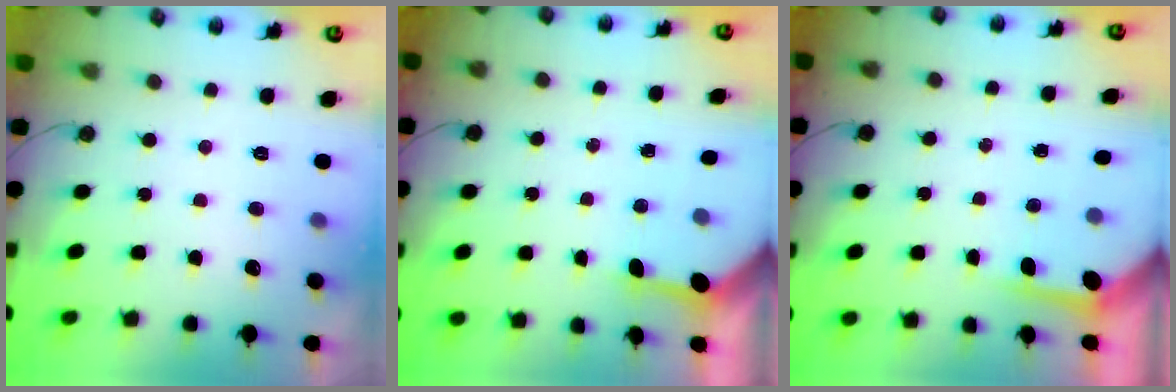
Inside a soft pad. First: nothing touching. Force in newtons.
{"total": 3.3, "press": 3.3, "slide": 0.4}
{"total": 3.8, "press": 3.8, "slide": 0.3}